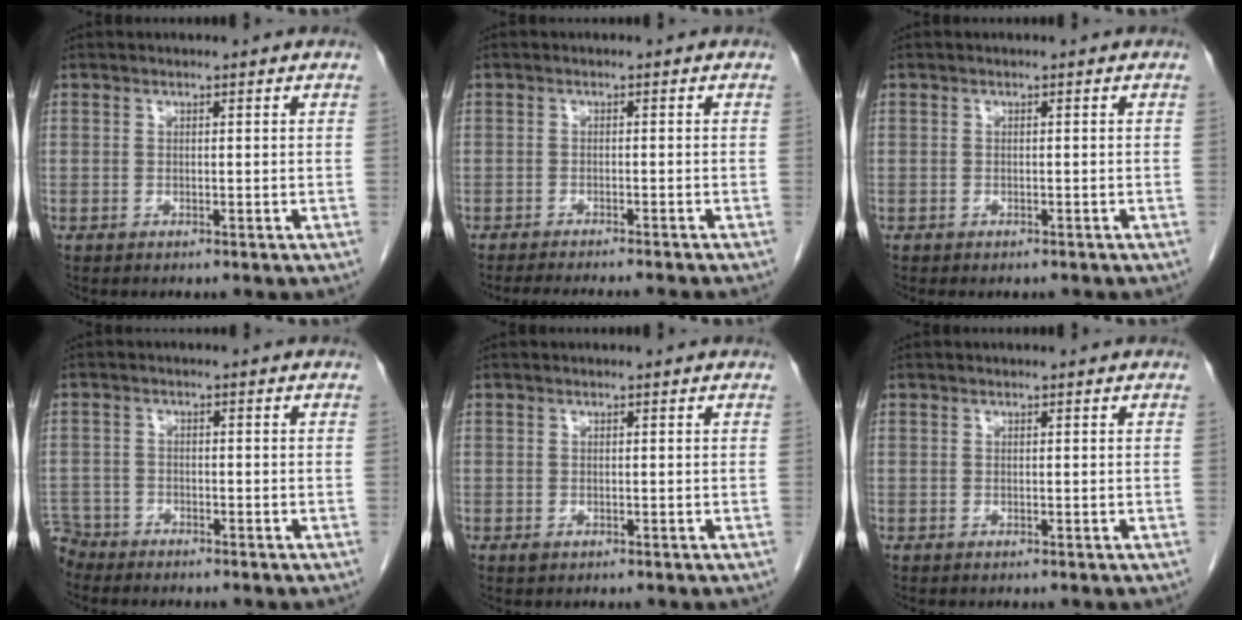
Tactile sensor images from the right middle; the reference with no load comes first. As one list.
[{"total": 9.3, "force": [-8.4, 0.1, 3.9], "torque": [-0.037, -0.018, -0.110]}, {"total": 1.4, "force": [-1.2, 0.6, 0.4], "torque": [-0.008, -0.002, -0.016]}, {"total": 4.2, "force": [-3.9, 1.3, -0.5], "torque": [0.014, -0.006, -0.075]}, {"total": 0.6, "force": [-0.3, 0.3, 0.4], "torque": [-0.010, -0.002, -0.002]}, {"total": 0.0}]